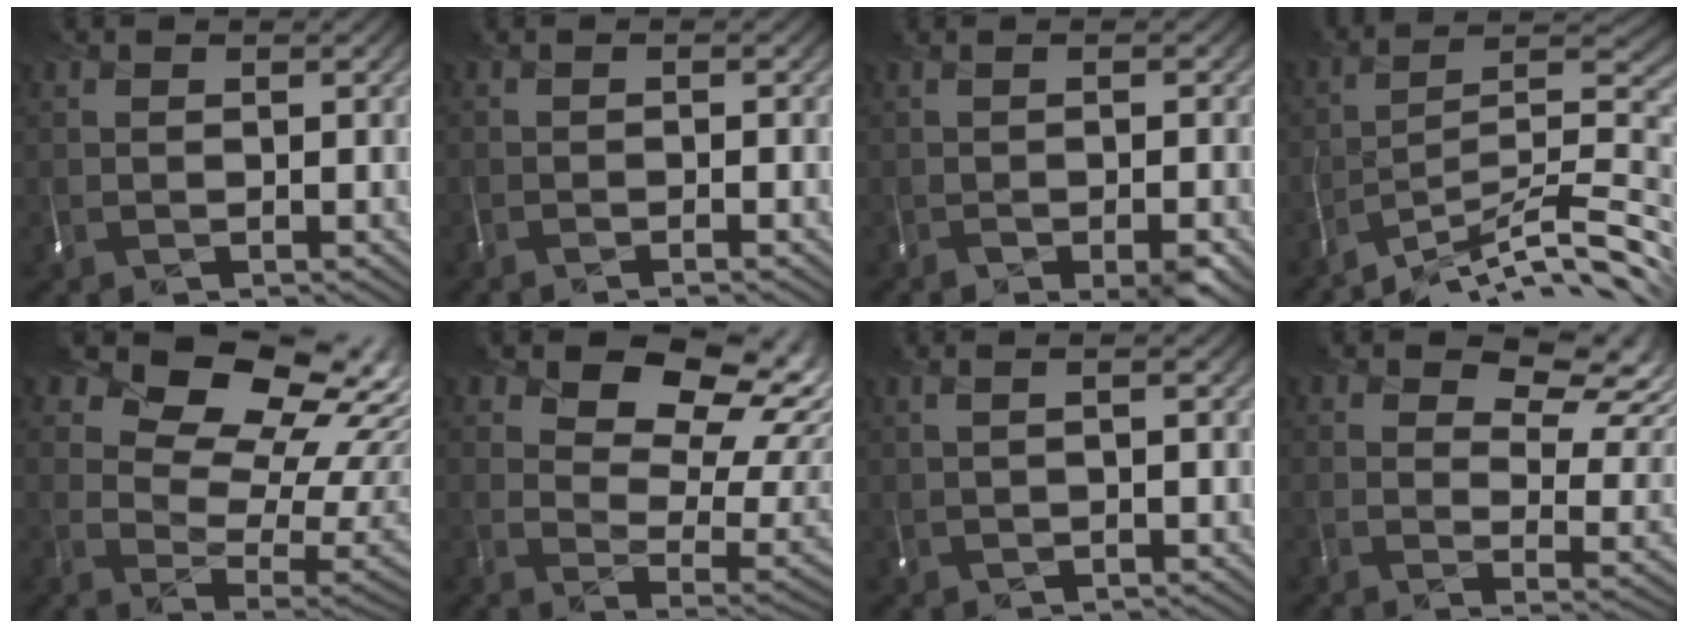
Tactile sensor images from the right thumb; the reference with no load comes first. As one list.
[{"total": 1.6, "force": [-1.3, -0.8, -0.1], "torque": [0.016, -0.011, -0.035]}, {"total": 5.2, "force": [-3.2, 0.8, 3.9], "torque": [-0.038, -0.017, -0.048]}, {"total": 12.0, "force": [-9.9, 1.1, 6.7], "torque": [-0.089, 0.011, -0.176]}, {"total": 14.4, "force": [8.4, 8.4, 8.1], "torque": [-0.112, 0.015, 0.127]}, {"total": 10.7, "force": [5.8, 5.7, 7.0], "torque": [-0.098, -0.006, 0.088]}, {"total": 0.7, "force": [-0.2, -0.5, 0.4], "torque": [0.011, 0.002, -0.015]}, {"total": 7.5, "force": [4.6, 3.3, 4.9], "torque": [-0.070, -0.011, 0.069]}]